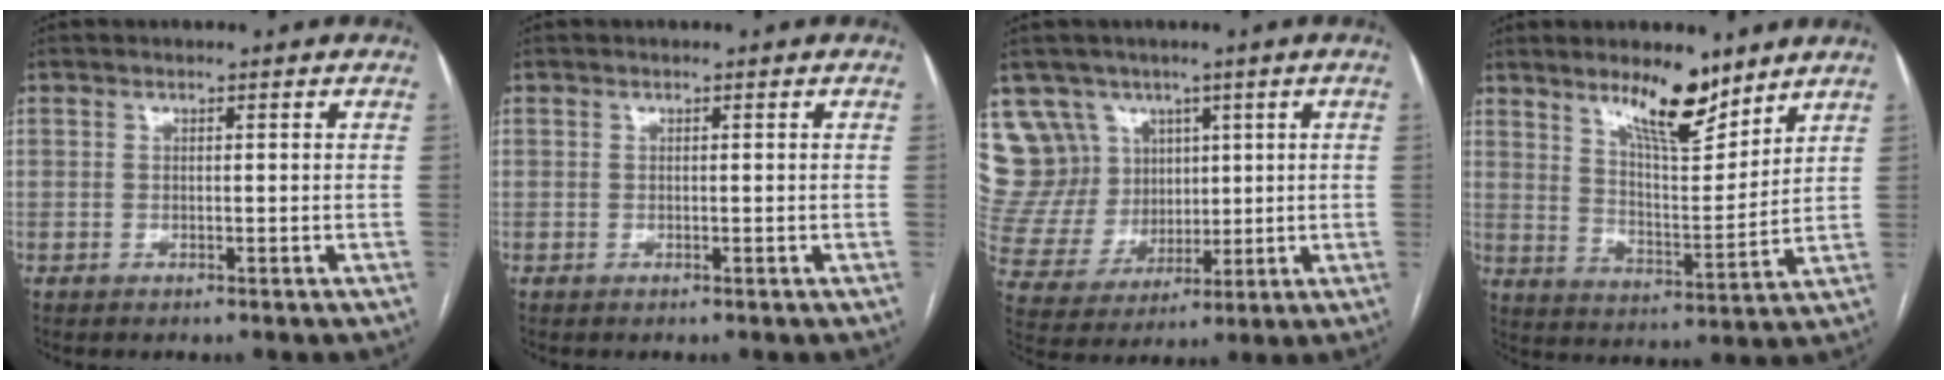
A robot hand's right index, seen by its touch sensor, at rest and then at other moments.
{"total": 0.0}
{"total": 13.2, "force": [7.4, 10.7, 1.9], "torque": [-0.063, 0.057, 0.166]}
{"total": 10.7, "force": [7.9, 2.4, 6.8], "torque": [-0.115, -0.012, 0.140]}